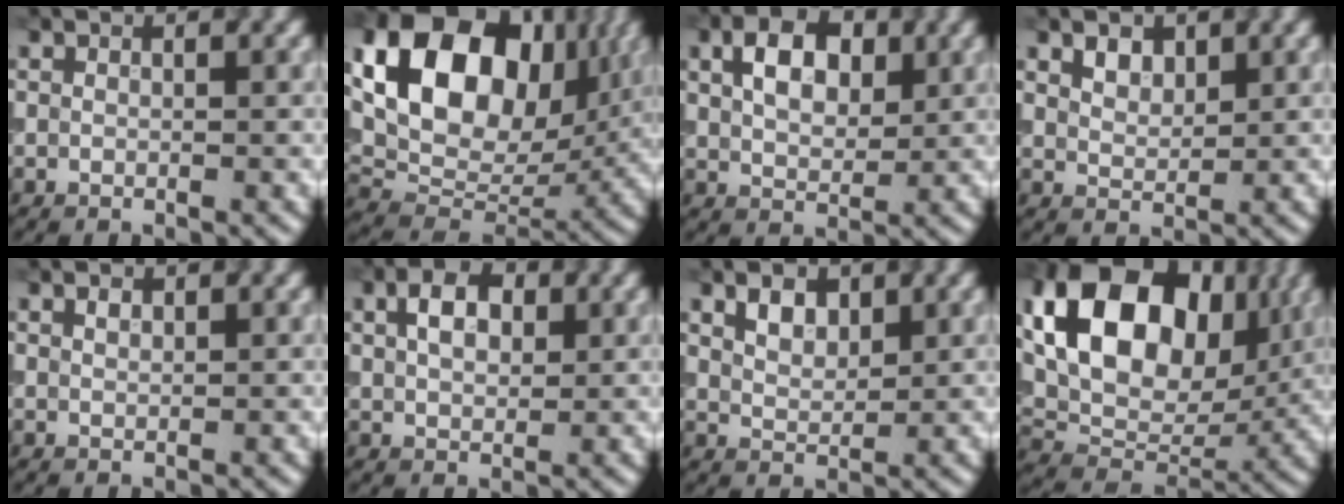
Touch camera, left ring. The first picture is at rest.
{"total": 16.4, "force": [5.5, 11.0, 10.8], "torque": [-0.203, 0.029, 0.102]}
{"total": 4.7, "force": [1.5, 3.0, 3.3], "torque": [-0.057, 0.007, 0.024]}
{"total": 1.8, "force": [1.2, 1.1, 0.8], "torque": [-0.015, 0.001, 0.025]}
{"total": 0.7, "force": [0.4, 0.4, 0.4], "torque": [-0.008, 0.001, 0.009]}
{"total": 3.6, "force": [1.1, 2.3, 2.6], "torque": [-0.048, 0.007, 0.017]}
{"total": 2.4, "force": [1.3, 1.4, 1.4], "torque": [-0.025, 0.002, 0.027]}
{"total": 14.0, "force": [4.2, 9.4, 9.4], "torque": [-0.157, 0.014, 0.072]}